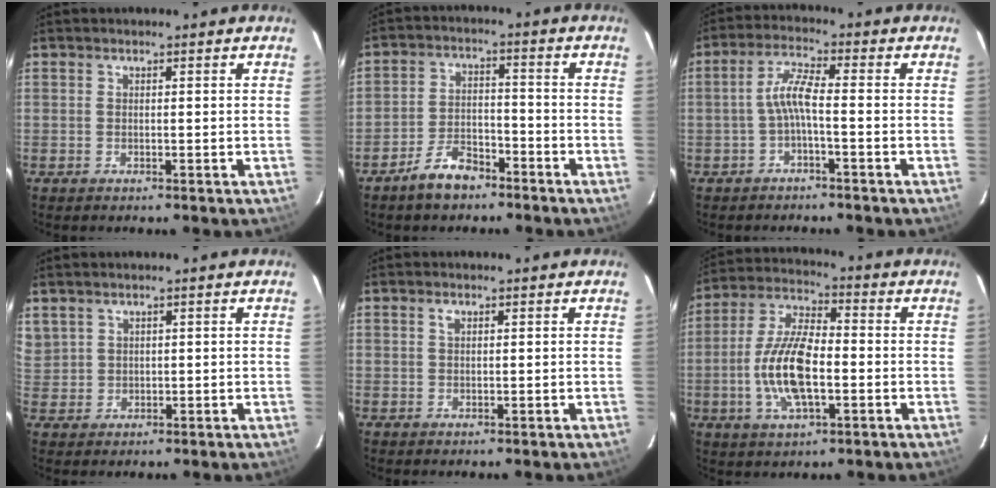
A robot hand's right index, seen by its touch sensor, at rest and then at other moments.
{"total": 7.0, "force": [-5.3, 3.5, 3.0], "torque": [-0.072, 0.017, -0.086]}
{"total": 4.5, "force": [-1.6, 0.5, 4.1], "torque": [-0.094, 0.012, -0.032]}
{"total": 4.4, "force": [2.8, 3.3, 0.9], "torque": [-0.013, 0.014, 0.067]}
{"total": 0.9, "force": [0.5, 0.5, 0.6], "torque": [-0.012, 0.004, 0.009]}
{"total": 13.0, "force": [-2.8, 5.1, 11.6], "torque": [-0.241, 0.001, -0.055]}